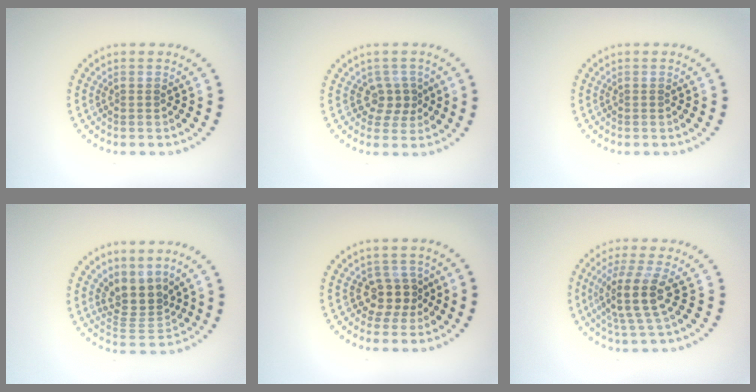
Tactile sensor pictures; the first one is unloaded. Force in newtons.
{"total": 2.1, "press": 1.7, "slide": 1.2}
{"total": 0.0}
{"total": 3.3, "press": 2.4, "slide": 2.2}
{"total": 2.5, "press": 2.1, "slide": 1.5}
{"total": 4.3, "press": 3.3, "slide": 2.8}